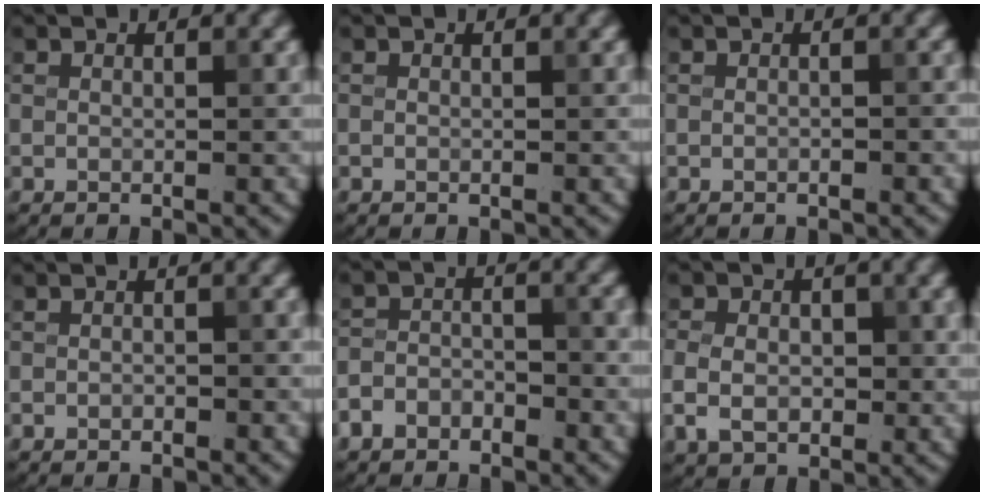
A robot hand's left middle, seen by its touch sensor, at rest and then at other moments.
{"total": 0.0}
{"total": 0.6, "force": [-0.3, 0.2, 0.5], "torque": [-0.009, 0.001, -0.005]}
{"total": 1.0, "force": [-0.6, 0.5, 0.6], "torque": [-0.010, 0.001, -0.011]}
{"total": 3.3, "force": [-2.2, 2.0, 1.4], "torque": [-0.029, 0.002, -0.048]}
{"total": 4.6, "force": [-0.5, 3.3, 3.1], "torque": [-0.059, -0.005, -0.013]}